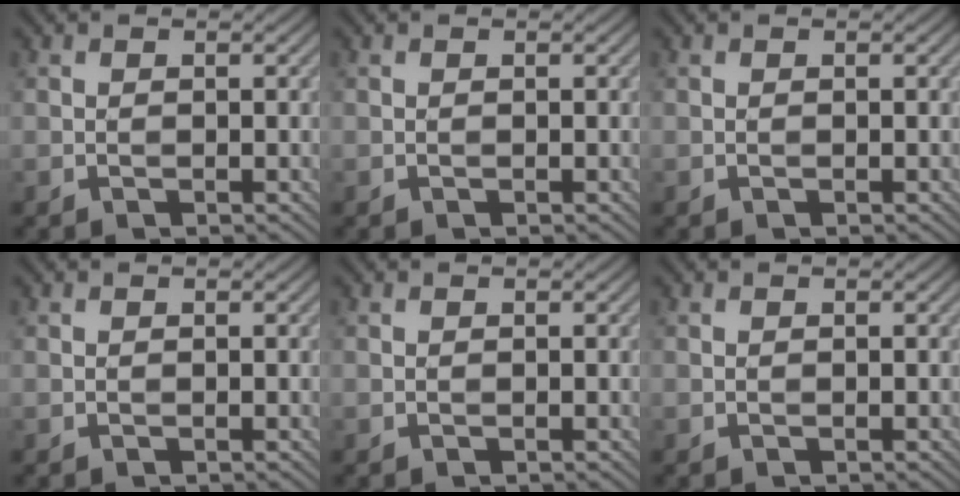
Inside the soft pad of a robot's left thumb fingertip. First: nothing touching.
{"total": 0.0}
{"total": 0.0}
{"total": 0.0}
{"total": 0.0}
{"total": 0.0}